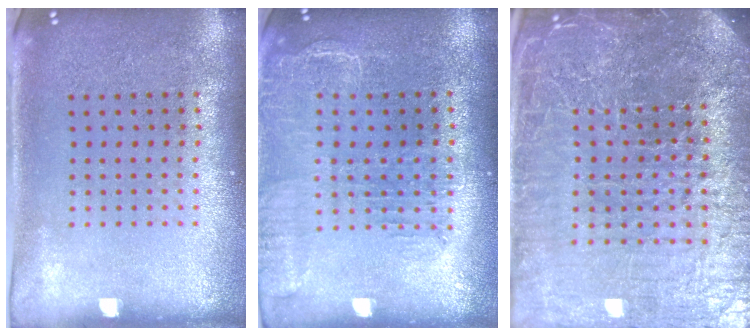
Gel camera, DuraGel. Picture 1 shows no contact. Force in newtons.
{"total": 1.6, "press": 1.5, "slide": 0.7}
{"total": 6.7, "press": 5.9, "slide": 3.1}